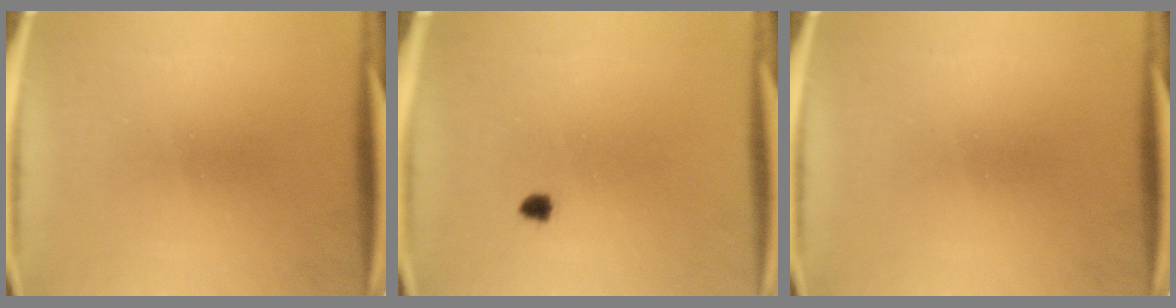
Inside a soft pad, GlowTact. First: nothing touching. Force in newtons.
{"total": 1.1}
{"total": 0.0}